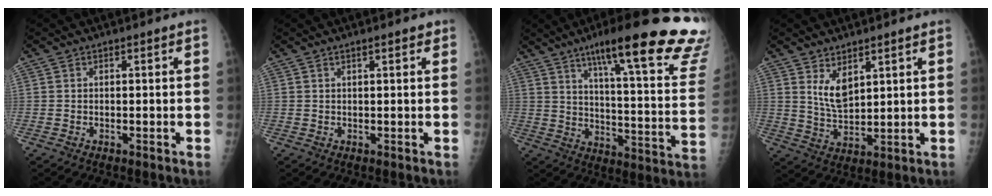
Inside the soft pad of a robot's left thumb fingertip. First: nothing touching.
{"total": 1.8, "force": [1.2, 0.4, 1.3], "torque": [-0.016, 0.000, 0.014]}
{"total": 29.2, "force": [20.3, 4.4, 20.6], "torque": [-0.242, -0.086, 0.272]}
{"total": 5.7, "force": [3.1, 2.5, 4.0], "torque": [-0.064, -0.031, 0.067]}